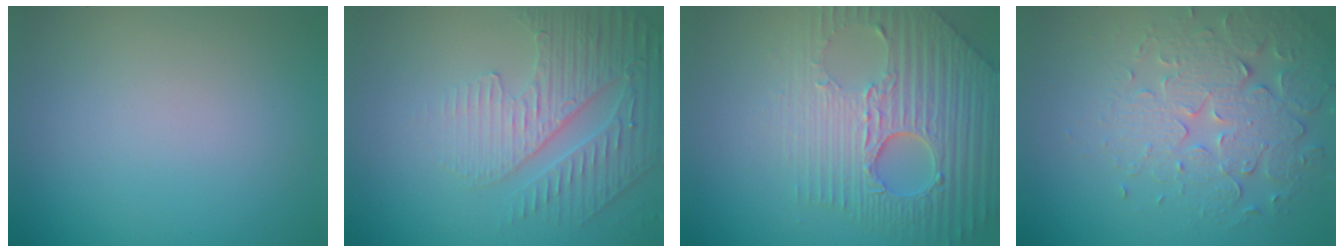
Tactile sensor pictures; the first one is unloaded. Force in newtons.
{"total": 4.8, "press": 3.6, "slide": 3.1}
{"total": 8.4, "press": 5.8, "slide": 6.1}
{"total": 4.8, "press": 4.3, "slide": 2.2}